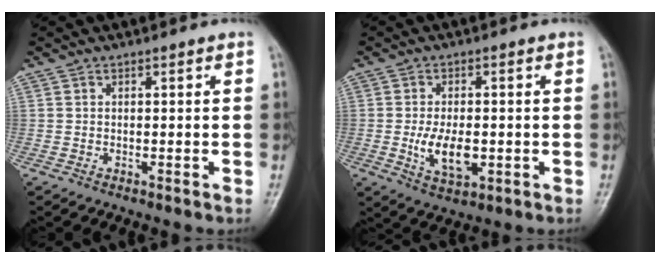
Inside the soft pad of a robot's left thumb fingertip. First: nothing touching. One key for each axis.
{"total": 7.5, "fx": -1.2, "fy": 3.9, "fz": 6.2, "tx": -0.109, "ty": -0.007, "tz": -0.014}